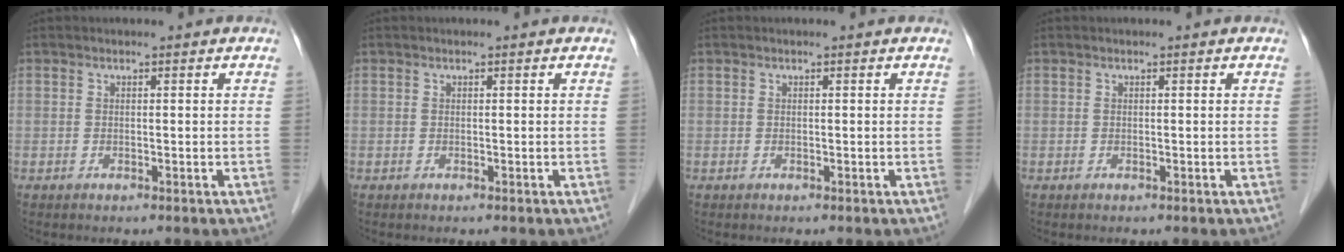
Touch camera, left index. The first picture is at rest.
{"total": 0.0}
{"total": 0.0}
{"total": 0.0}